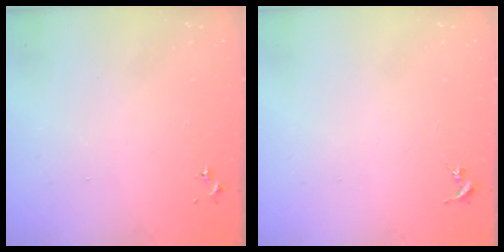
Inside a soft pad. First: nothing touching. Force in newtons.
{"total": 0.0}